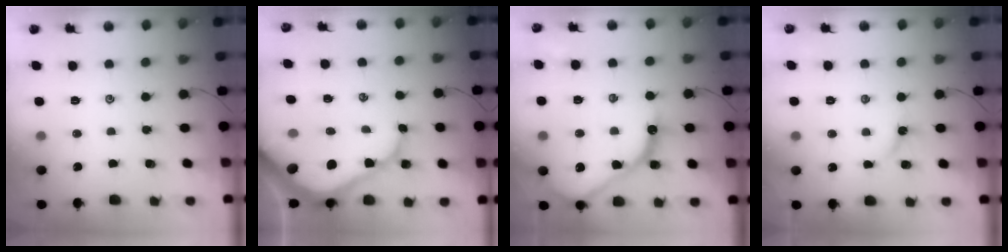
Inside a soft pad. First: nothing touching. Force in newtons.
{"total": 12.9, "press": 12.9, "slide": 1.4}
{"total": 15.1, "press": 15.0, "slide": 1.6}
{"total": 2.6, "press": 2.6, "slide": 0.4}